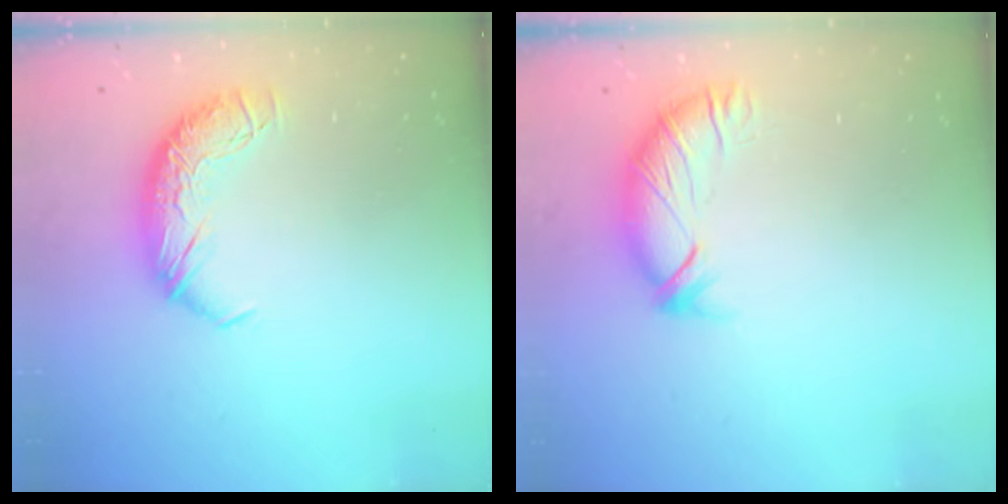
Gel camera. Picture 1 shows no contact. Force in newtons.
{"total": 2.9, "press": 2.8, "slide": 0.9}